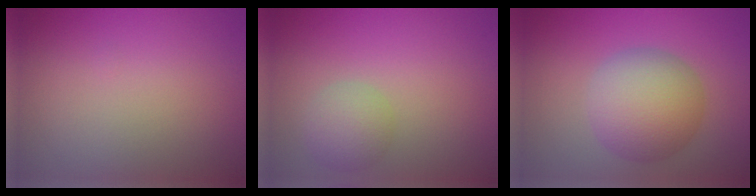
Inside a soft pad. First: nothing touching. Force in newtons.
{"total": 2.5, "press": 2.5, "slide": 0.1}
{"total": 6.6, "press": 6.6, "slide": 0.3}